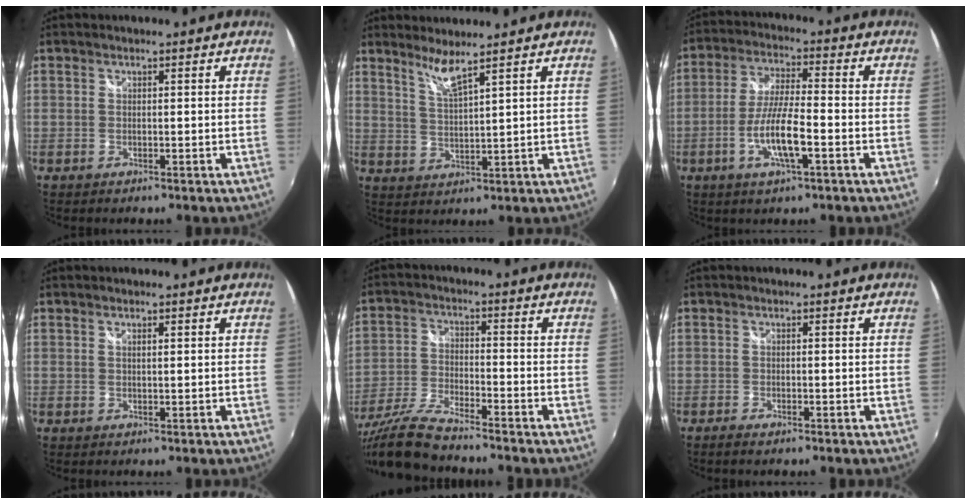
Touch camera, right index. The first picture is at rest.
{"total": 4.5, "force": [3.7, -0.7, 2.4], "torque": [-0.050, -0.006, 0.072]}
{"total": 9.5, "force": [-3.5, 1.6, 8.7], "torque": [-0.174, -0.003, -0.065]}
{"total": 0.9, "force": [0.5, 0.1, 0.7], "torque": [-0.013, 0.002, 0.008]}
{"total": 11.2, "force": [-9.8, 0.5, 5.3], "torque": [-0.117, -0.014, -0.192]}
{"total": 1.6, "force": [-1.3, 0.4, 1.0], "torque": [-0.024, -0.004, -0.025]}